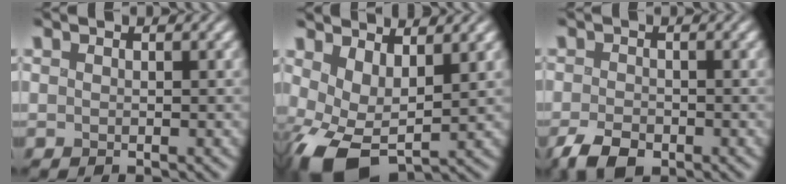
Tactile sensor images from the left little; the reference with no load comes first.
{"total": 7.3, "force": [-1.3, 4.1, 5.9], "torque": [-0.125, -0.013, -0.023]}
{"total": 3.2, "force": [-2.0, 1.8, 1.8], "torque": [-0.034, -0.006, -0.041]}